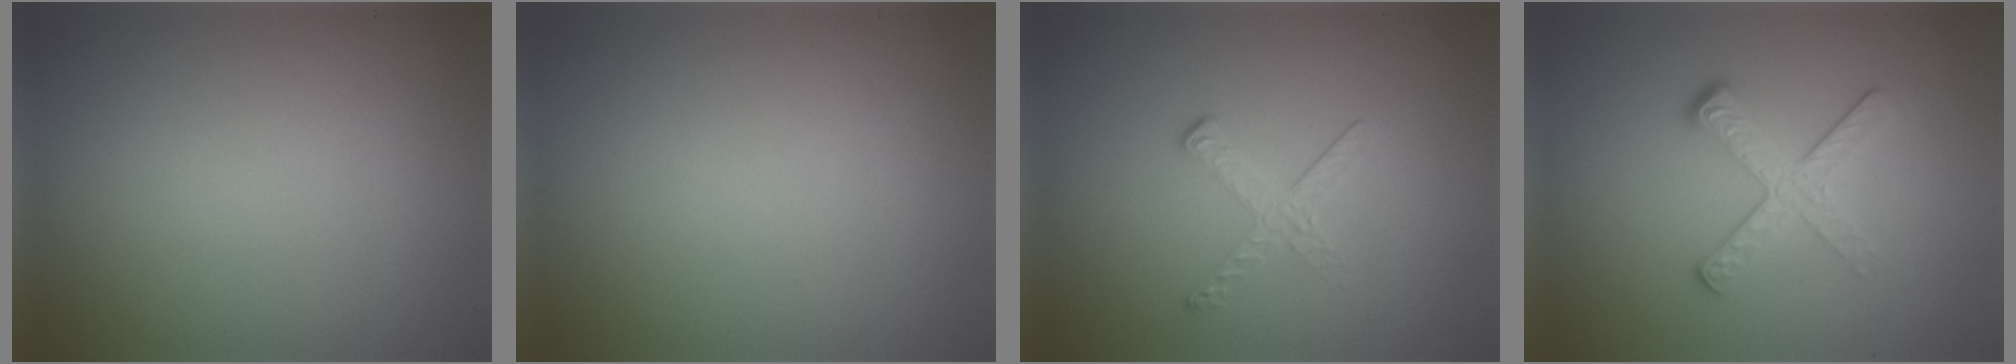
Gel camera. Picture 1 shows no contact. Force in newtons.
{"total": 0.0}
{"total": 1.9, "press": 1.1, "slide": 1.6}
{"total": 3.8, "press": 2.5, "slide": 2.9}